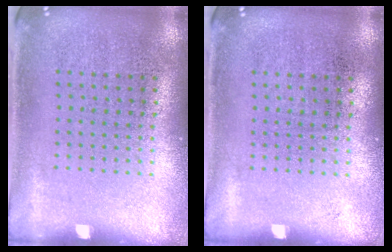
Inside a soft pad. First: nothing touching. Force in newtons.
{"total": 0.0}